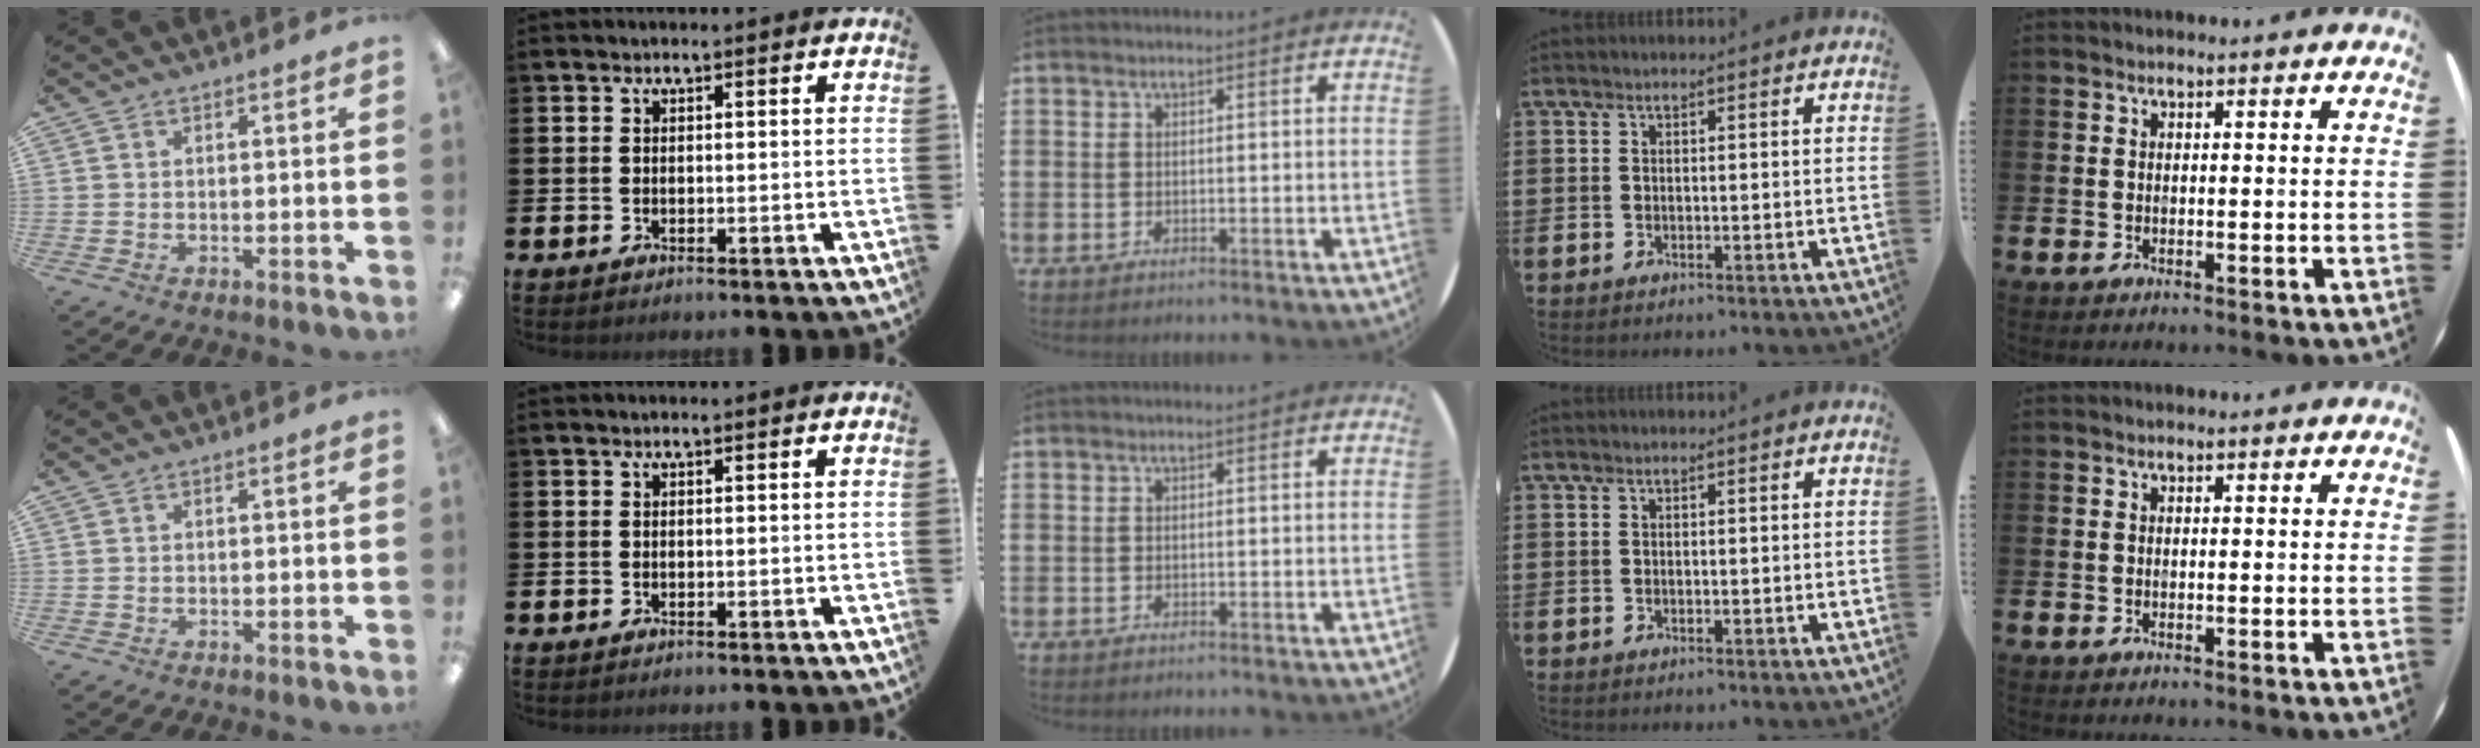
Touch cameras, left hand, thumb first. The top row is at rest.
{}